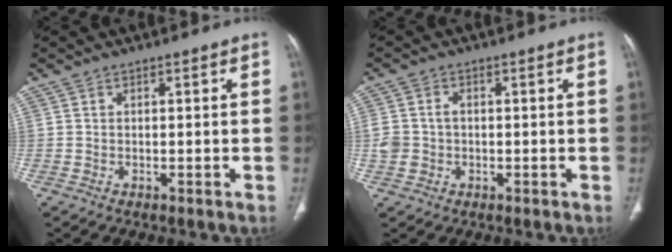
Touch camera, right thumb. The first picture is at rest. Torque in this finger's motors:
{"motor_torque": [0.06, 0.05, 0.19, 0.33, 0.06]}